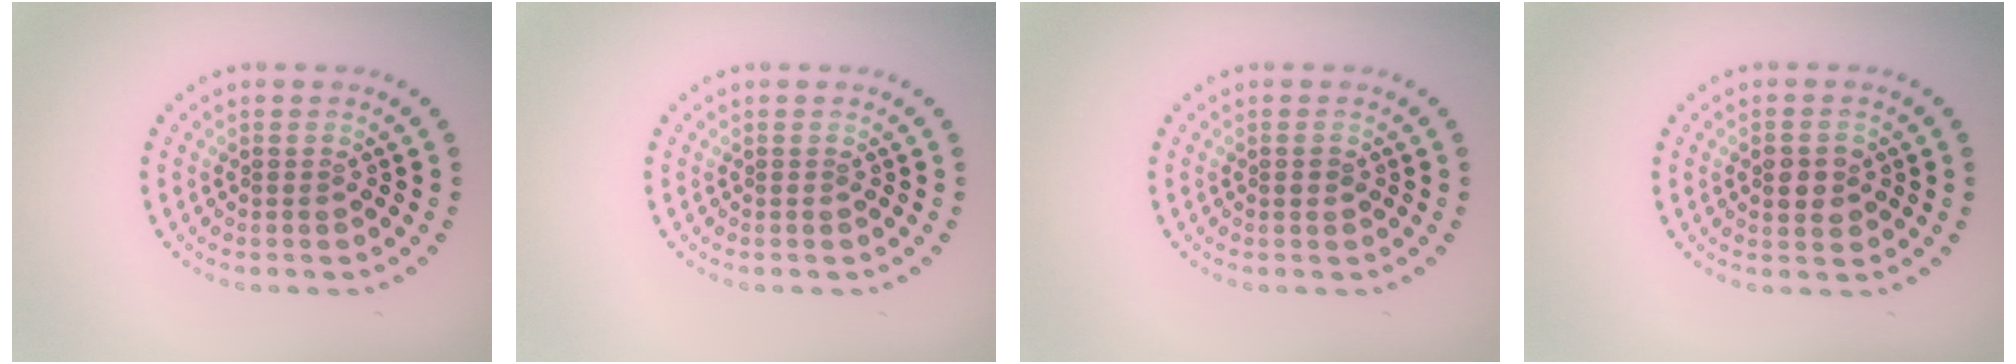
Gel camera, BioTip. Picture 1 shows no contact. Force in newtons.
{"total": 0.0}
{"total": 1.0, "press": 1.0, "slide": 0.1}
{"total": 2.2, "press": 2.2, "slide": 0.2}